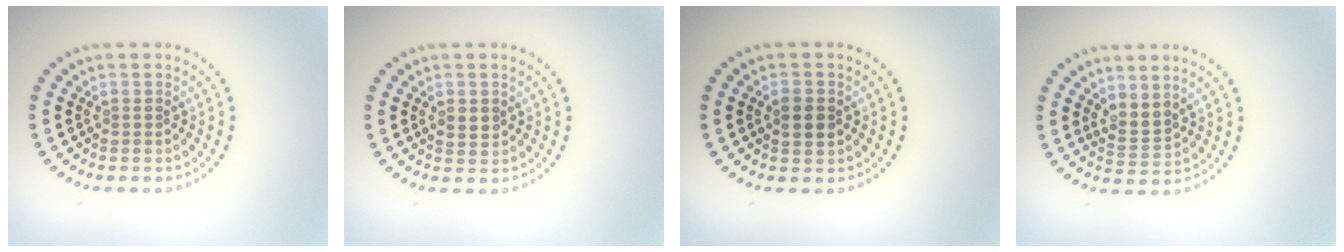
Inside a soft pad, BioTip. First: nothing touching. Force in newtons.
{"total": 1.5, "press": 1.4, "slide": 0.3}
{"total": 2.3, "press": 2.3, "slide": 0.1}
{"total": 2.1, "press": 1.6, "slide": 1.4}